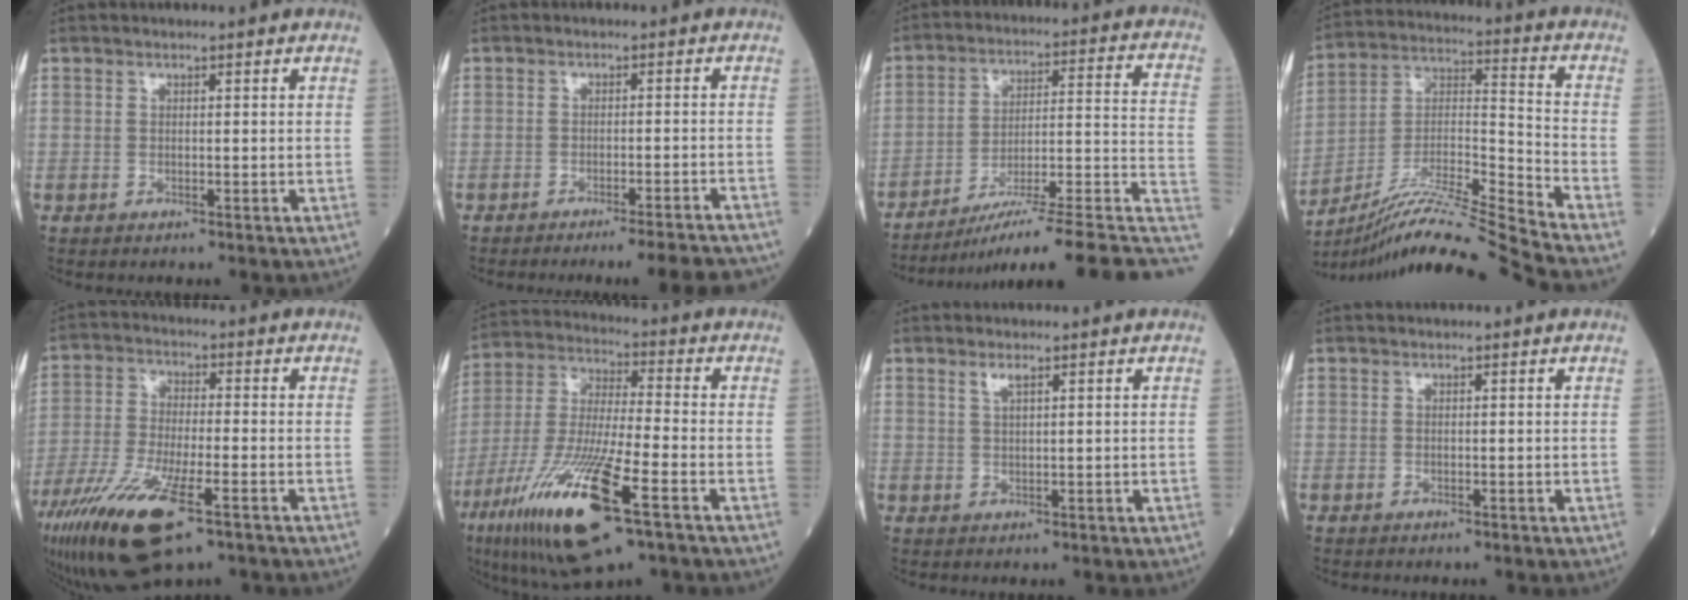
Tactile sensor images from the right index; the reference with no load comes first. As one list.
[{"total": 9.4, "force": [-8.8, -0.6, 3.1], "torque": [-0.014, -0.008, -0.109]}, {"total": 21.4, "force": [-15.4, -0.1, 14.8], "torque": [-0.141, 0.024, -0.231]}, {"total": 17.7, "force": [-15.8, -3.0, 7.5], "torque": [-0.144, 0.010, -0.280]}, {"total": 15.5, "force": [-8.7, 3.5, 12.3], "torque": [-0.257, -0.036, -0.155]}, {"total": 19.2, "force": [-9.0, 2.6, 16.8], "torque": [-0.361, -0.042, -0.160]}, {"total": 1.9, "force": [1.2, 0.3, 1.5], "torque": [-0.032, 0.001, 0.026]}, {"total": 0.0}]